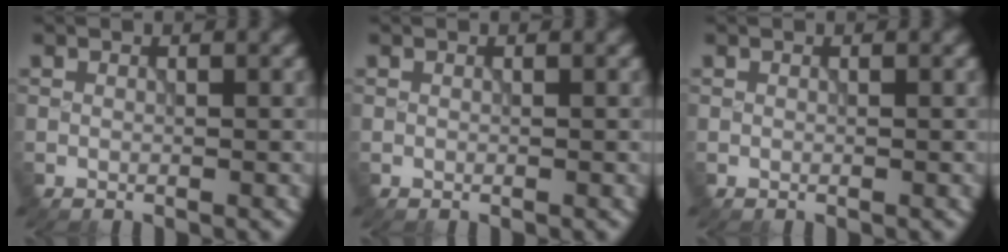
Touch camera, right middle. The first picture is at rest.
{"total": 0.0}
{"total": 0.0}